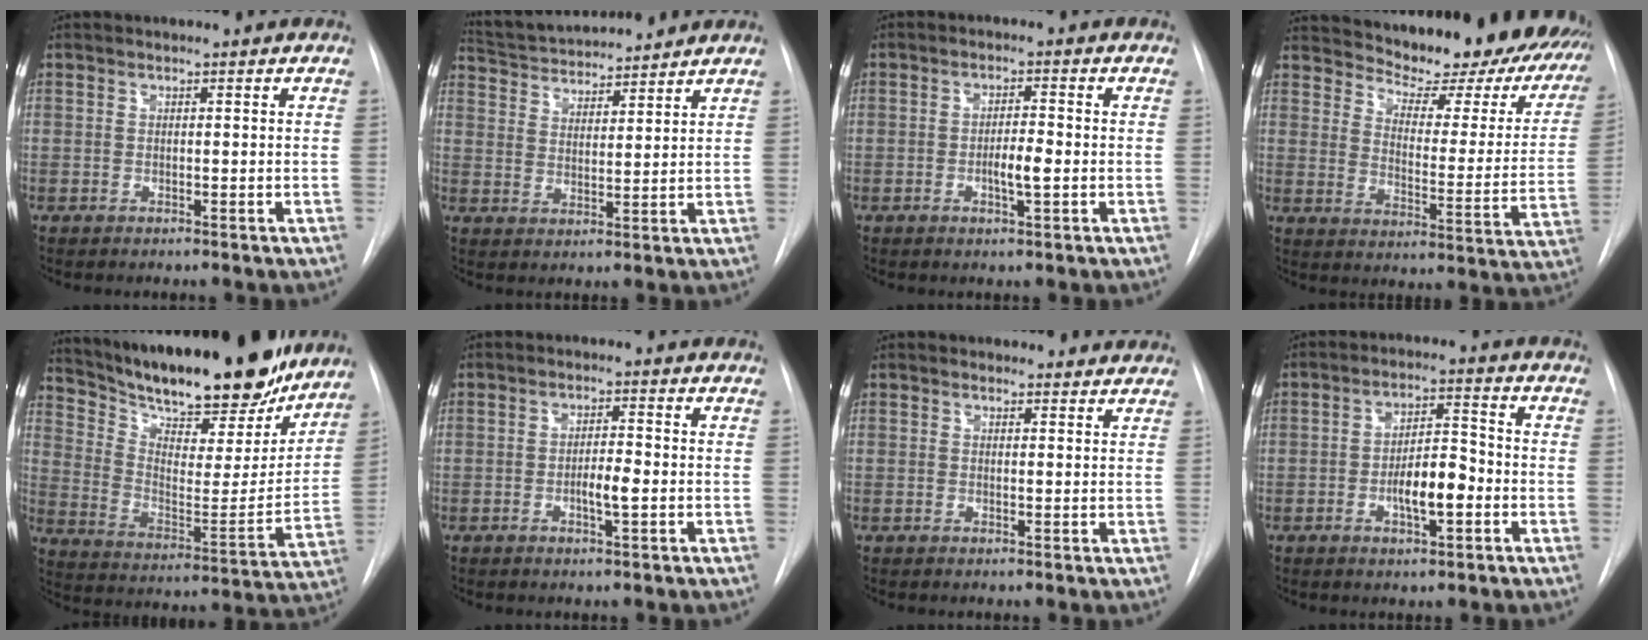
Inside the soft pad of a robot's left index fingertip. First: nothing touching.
{"total": 12.2, "force": [11.6, 1.8, 3.5], "torque": [-0.065, 0.018, 0.191]}
{"total": 3.5, "force": [-1.4, 0.5, 3.2], "torque": [-0.055, -0.007, -0.022]}
{"total": 24.6, "force": [21.6, 7.0, 9.5], "torque": [-0.137, -0.076, 0.255]}
{"total": 28.0, "force": [23.5, 7.1, 13.4], "torque": [-0.230, -0.034, 0.336]}
{"total": 3.3, "force": [-1.3, 0.5, 3.0], "torque": [-0.050, -0.006, -0.021]}
{"total": 2.6, "force": [2.3, 1.1, -0.2], "torque": [0.006, -0.009, 0.011]}
{"total": 7.1, "force": [-2.6, 2.2, 6.3], "torque": [-0.111, 0.005, -0.043]}